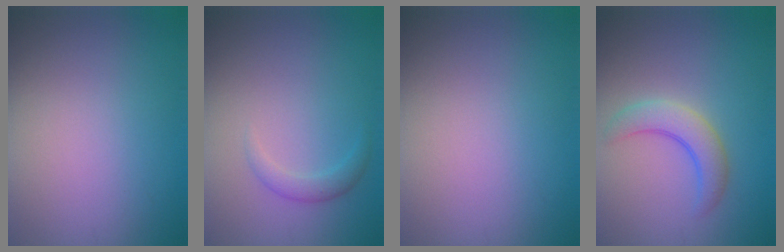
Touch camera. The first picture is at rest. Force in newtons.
{"total": 1.5, "press": 1.5, "slide": 0.0}
{"total": 0.0}
{"total": 3.5, "press": 3.5, "slide": 0.3}